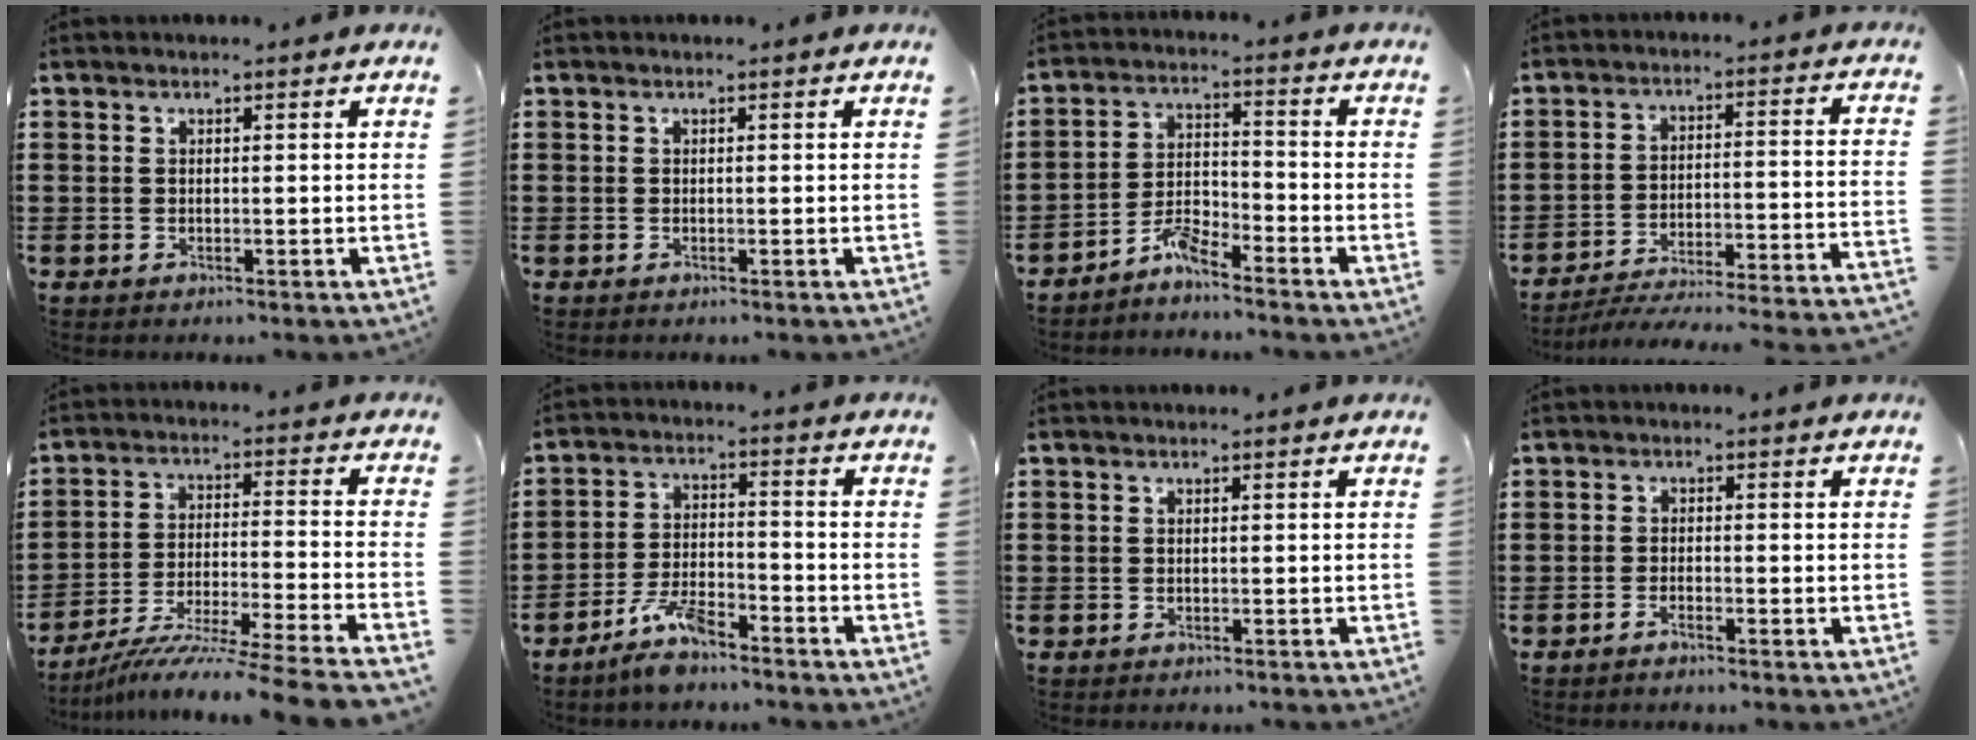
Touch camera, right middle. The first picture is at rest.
{"total": 0.0}
{"total": 4.5, "force": [-4.2, 0.6, 1.7], "torque": [-0.047, 0.002, -0.086]}
{"total": 4.5, "force": [-4.1, -0.4, 1.8], "torque": [-0.041, -0.024, -0.090]}
{"total": 9.3, "force": [-8.2, -1.1, 4.3], "torque": [-0.067, -0.010, -0.163]}
{"total": 6.5, "force": [-5.5, 1.5, 3.2], "torque": [-0.070, 0.002, -0.106]}
{"total": 0.6, "force": [-0.5, 0.4, 0.0], "torque": [-0.001, 0.002, -0.011]}
{"total": 1.4, "force": [-1.3, 0.0, 0.7], "torque": [-0.015, -0.003, -0.023]}